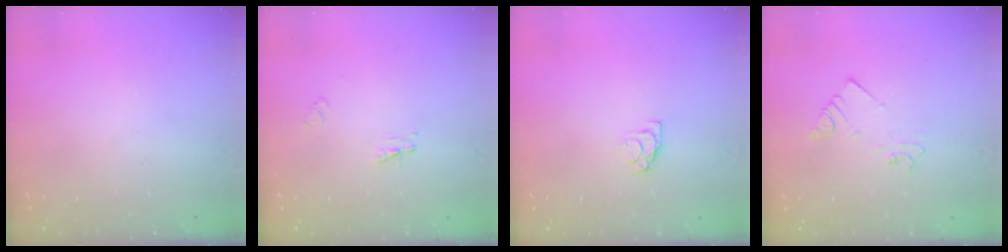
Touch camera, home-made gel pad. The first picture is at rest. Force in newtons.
{"total": 2.3, "press": 2.3, "slide": 0.3}
{"total": 3.6, "press": 3.6, "slide": 0.4}
{"total": 2.7, "press": 2.7, "slide": 0.3}